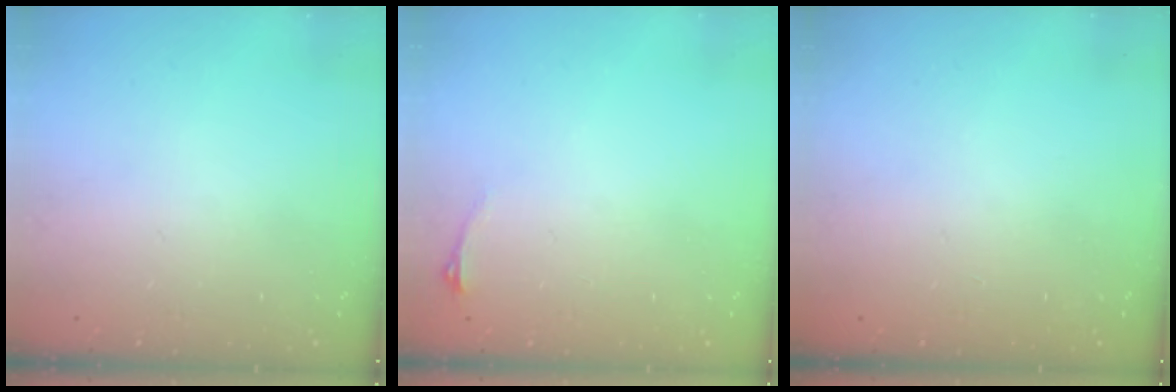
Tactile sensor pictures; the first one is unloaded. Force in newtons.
{"total": 2.9, "press": 2.6, "slide": 1.5}
{"total": 0.0}